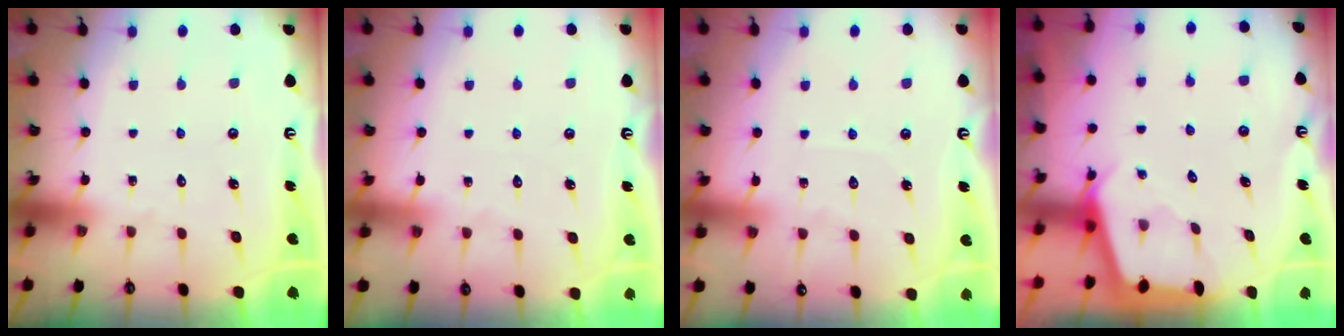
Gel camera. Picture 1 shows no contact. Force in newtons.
{"total": 2.3, "press": 2.3, "slide": 0.4}
{"total": 2.1, "press": 2.1, "slide": 0.4}
{"total": 2.4, "press": 2.4, "slide": 0.3}